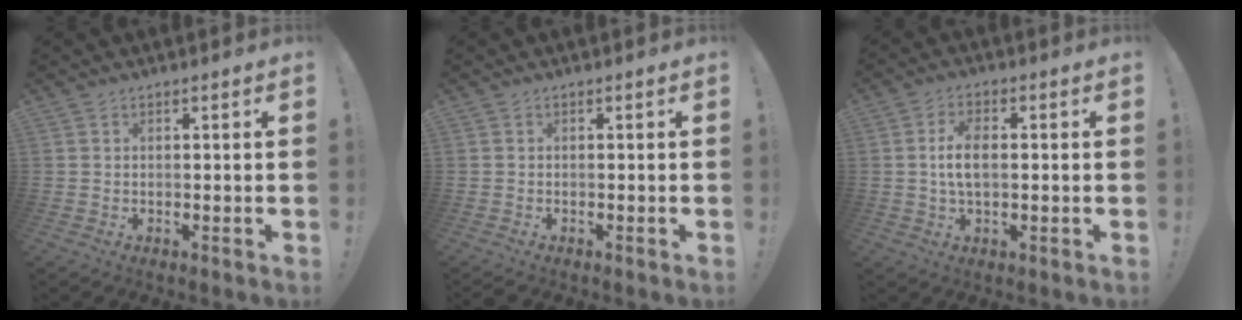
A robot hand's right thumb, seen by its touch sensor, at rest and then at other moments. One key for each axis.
{"total": 0.7, "fx": -0.7, "fy": 0.0, "fz": 0.0, "tx": -0.003, "ty": 0.000, "tz": -0.012}
{"total": 6.7, "fx": 0.0, "fy": 3.4, "fz": 5.8, "tx": -0.107, "ty": 0.003, "tz": -0.002}